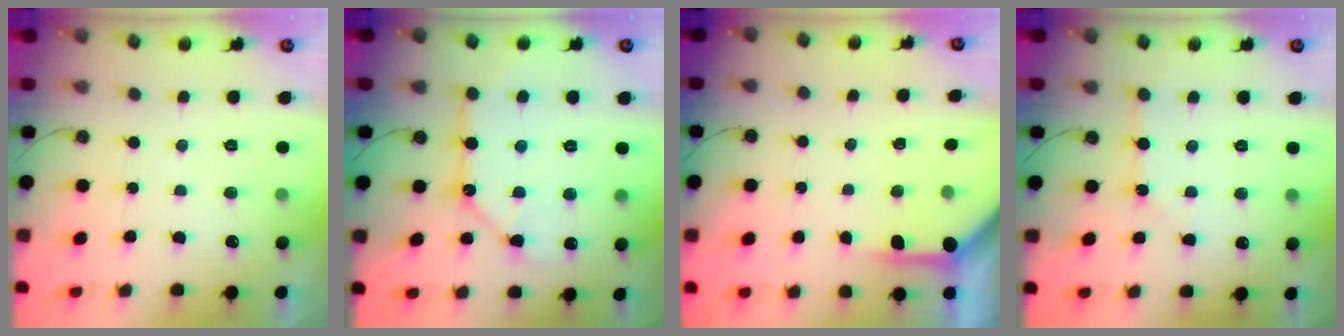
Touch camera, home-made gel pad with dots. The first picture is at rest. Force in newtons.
{"total": 12.5, "press": 12.5, "slide": 0.9}
{"total": 3.9, "press": 3.9, "slide": 0.4}
{"total": 2.3, "press": 2.2, "slide": 0.4}